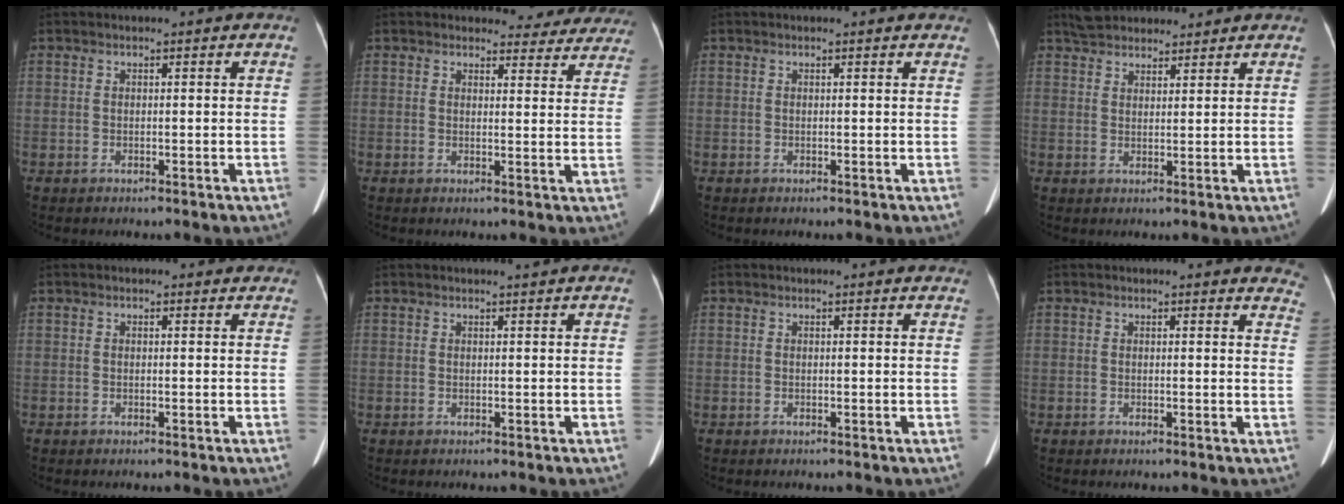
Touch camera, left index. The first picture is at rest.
{"total": 9.3, "force": [8.8, 2.9, 0.3], "torque": [0.036, -0.015, 0.074]}
{"total": 1.7, "force": [1.6, 0.3, 0.4], "torque": [-0.012, 0.005, 0.007]}
{"total": 7.9, "force": [7.1, 2.4, 2.5], "torque": [-0.038, 0.033, 0.121]}
{"total": 0.8, "force": [0.7, 0.4, 0.2], "torque": [-0.003, 0.004, 0.002]}
{"total": 0.9, "force": [0.8, -0.3, 0.2], "torque": [-0.011, -0.004, 0.017]}
{"total": 2.1, "force": [2.0, 0.5, 0.4], "torque": [-0.011, 0.004, 0.009]}
{"total": 6.6, "force": [6.4, 1.6, 0.8], "torque": [0.027, -0.022, 0.029]}